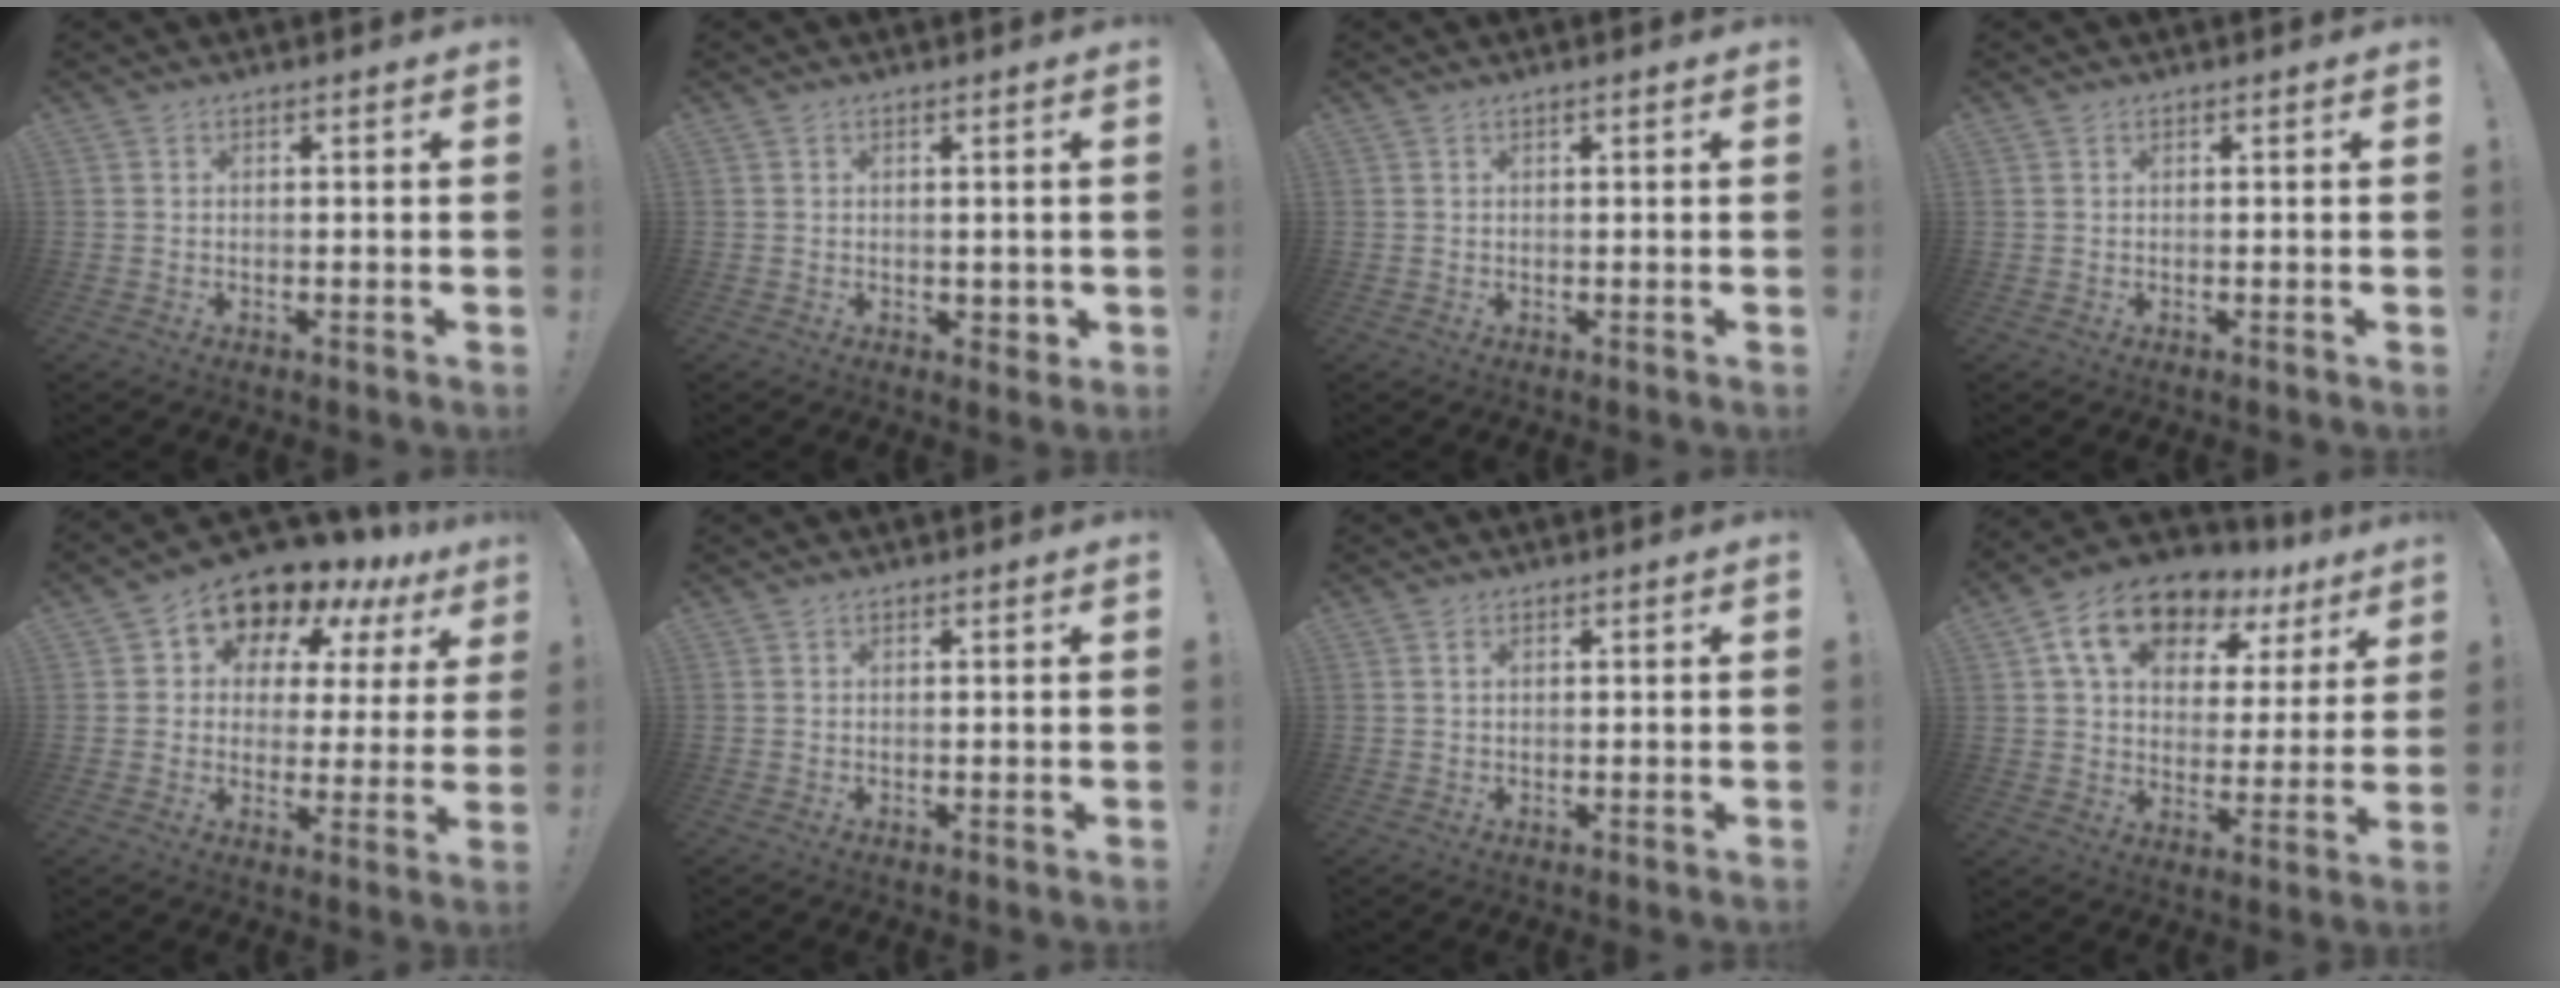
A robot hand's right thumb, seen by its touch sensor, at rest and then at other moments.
{"total": 2.1, "force": [0.6, 1.6, 1.1], "torque": [-0.007, -0.002, 0.011]}
{"total": 0.7, "force": [0.4, 0.0, 0.5], "torque": [-0.016, 0.003, 0.007]}
{"total": 0.0}
{"total": 8.7, "force": [6.8, 4.6, 2.8], "torque": [-0.046, -0.067, 0.116]}
{"total": 0.0}
{"total": 0.9, "force": [0.5, 0.4, 0.6], "torque": [-0.019, 0.003, 0.010]}
{"total": 15.2, "force": [9.2, 9.1, 8.1], "torque": [-0.131, -0.052, 0.164]}